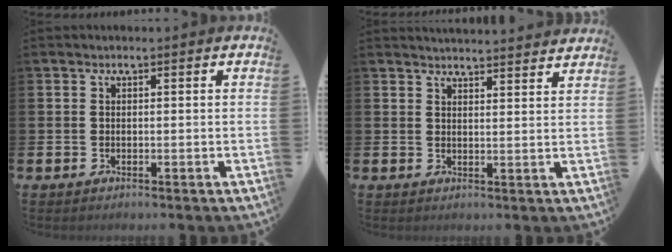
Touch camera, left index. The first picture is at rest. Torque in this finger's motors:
{"motor_torque": [0.76, -1.38, 0.01, 0.08]}